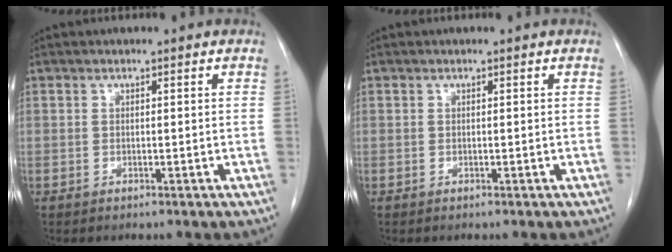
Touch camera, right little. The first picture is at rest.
{"total": 0.0}